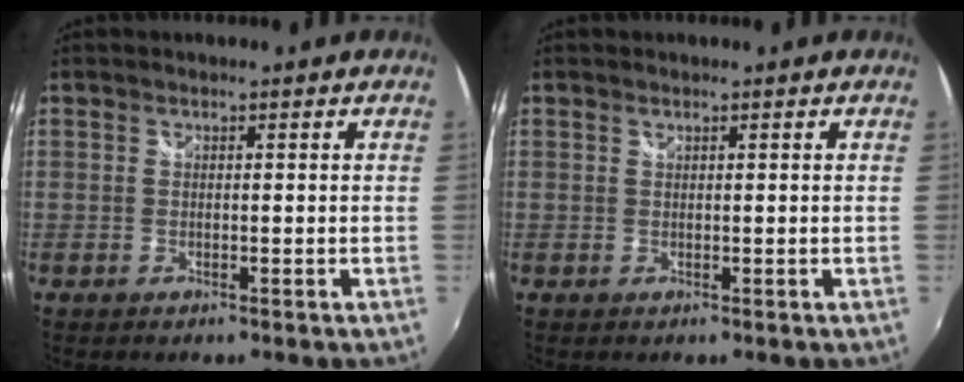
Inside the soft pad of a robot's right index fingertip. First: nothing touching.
{"total": 0.0}